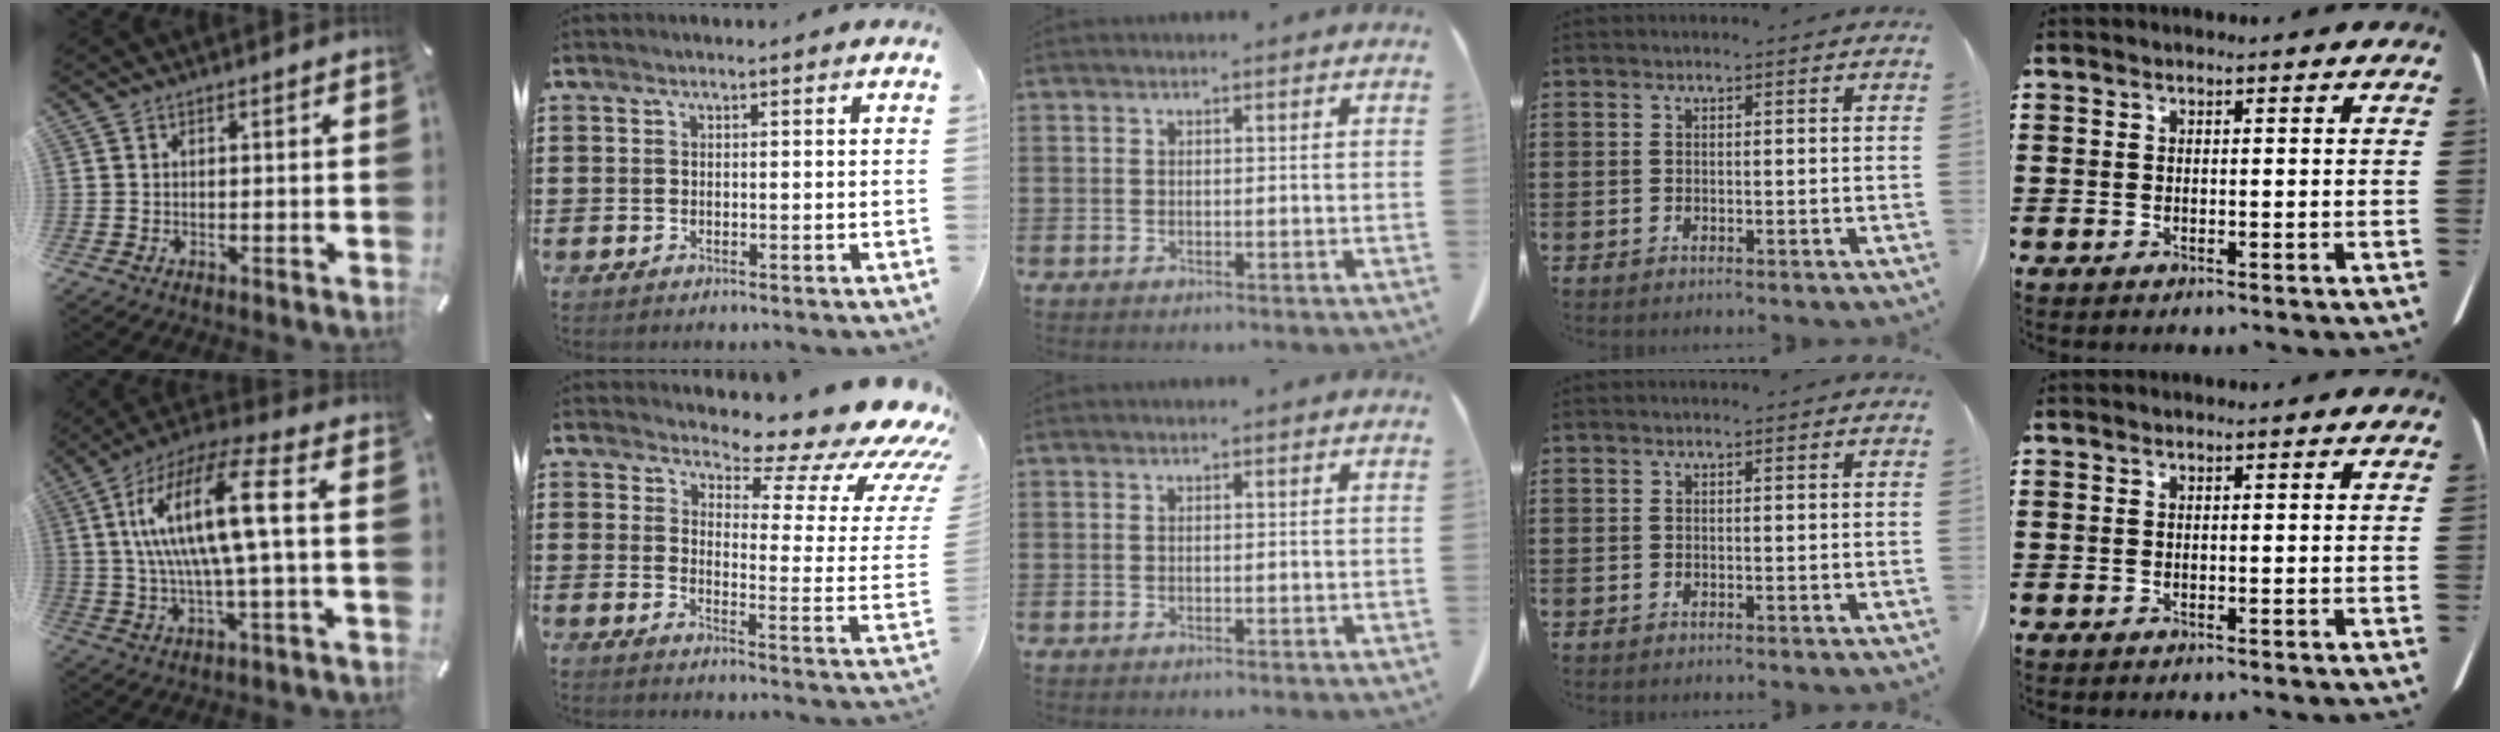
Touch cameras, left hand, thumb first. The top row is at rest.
{"thumb": {"total": 16.9, "force": [2.8, 3.5, 16.3], "torque": [-0.339, -0.005, 0.030]}, "index": {"total": 10.6, "force": [8.3, 3.0, 5.9], "torque": [-0.089, -0.067, 0.137]}}